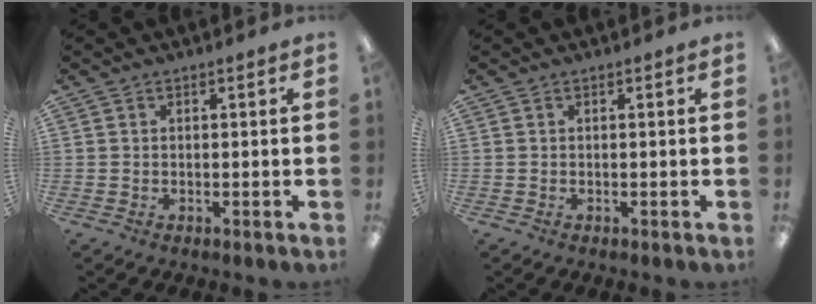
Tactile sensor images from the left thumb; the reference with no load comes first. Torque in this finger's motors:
{"motor_torque": [-0.05, 0.06, 0.00, 0.10, 0.00]}